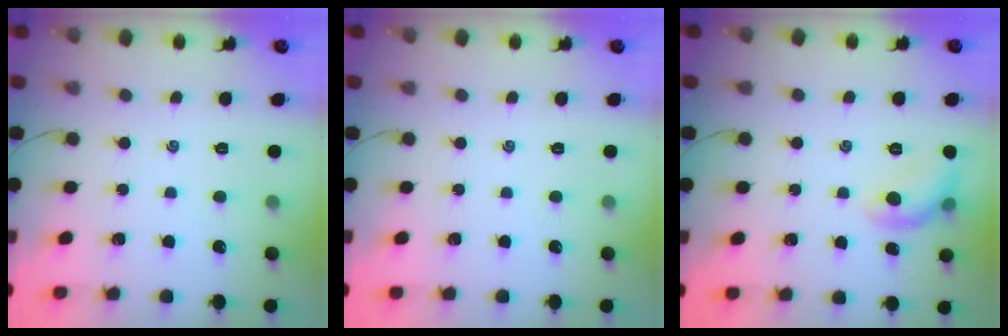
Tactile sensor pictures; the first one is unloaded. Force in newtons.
{"total": 0.0}
{"total": 8.6, "press": 8.5, "slide": 1.6}